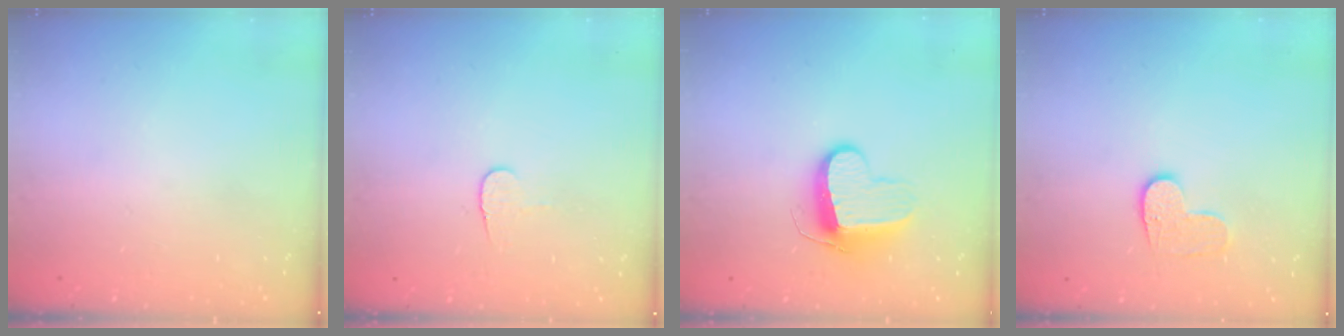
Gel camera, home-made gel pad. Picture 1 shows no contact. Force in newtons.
{"total": 4.5, "press": 4.5, "slide": 0.5}
{"total": 10.0, "press": 10.0, "slide": 0.5}
{"total": 7.0, "press": 7.0, "slide": 0.2}